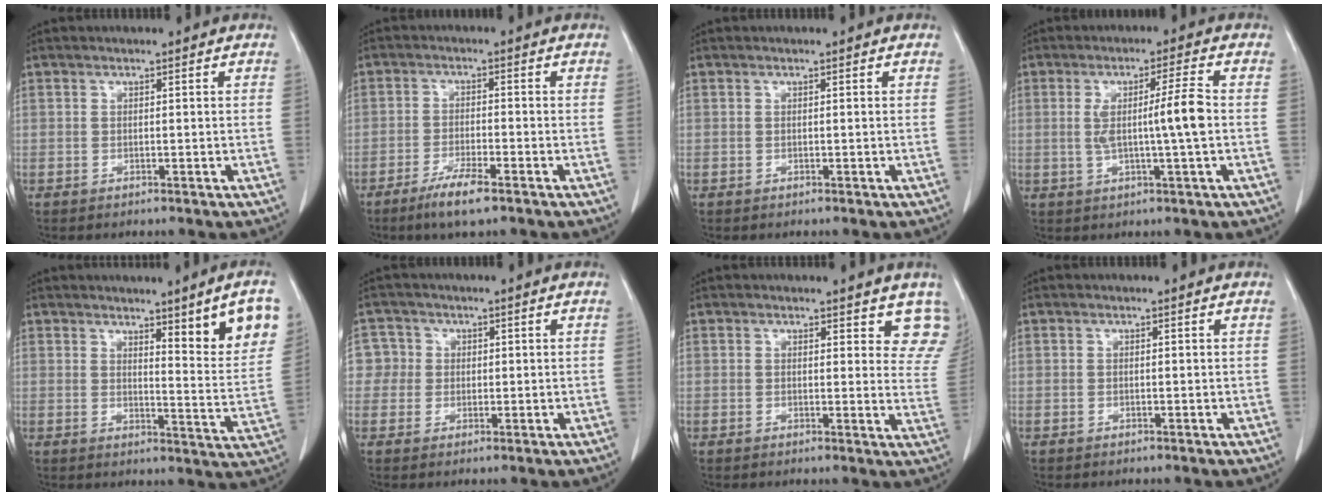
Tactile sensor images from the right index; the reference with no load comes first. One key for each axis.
{"total": 5.3, "fx": -3.6, "fy": 0.6, "fz": 3.9, "tx": -0.078, "ty": -0.009, "tz": -0.065}
{"total": 0.0}
{"total": 6.8, "fx": -0.1, "fy": -0.7, "fz": 6.7, "tx": -0.117, "ty": 0.001, "tz": 0.003}
{"total": 9.9, "fx": 5.3, "fy": 0.8, "fz": 8.3, "tx": -0.095, "ty": -0.020, "tz": 0.069}
{"total": 3.7, "fx": 0.4, "fy": 3.7, "fz": 0.0, "tx": 0.017, "ty": 0.012, "tz": 0.003}
{"total": 7.3, "fx": 6.3, "fy": 2.6, "fz": 2.4, "tx": 0.000, "ty": -0.023, "tz": 0.051}
{"total": 0.0}